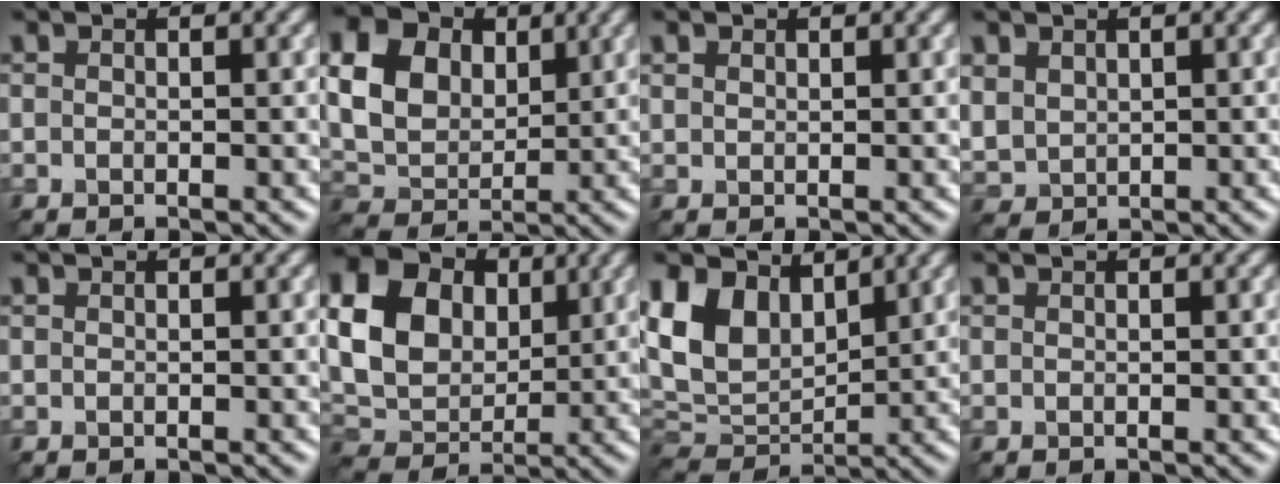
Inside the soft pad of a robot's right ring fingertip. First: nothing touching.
{"total": 10.9, "force": [3.5, 8.2, 6.3], "torque": [-0.153, 0.023, 0.065]}
{"total": 0.6, "force": [0.5, 0.3, 0.2], "torque": [-0.011, -0.004, 0.009]}
{"total": 2.9, "force": [1.1, 2.3, 1.4], "torque": [-0.047, -0.003, 0.027]}
{"total": 0.0}
{"total": 13.9, "force": [3.2, 10.9, 8.1], "torque": [-0.198, 0.035, 0.049]}
{"total": 8.1, "force": [3.2, 5.7, 4.9], "torque": [-0.122, 0.000, 0.048]}
{"total": 0.0}